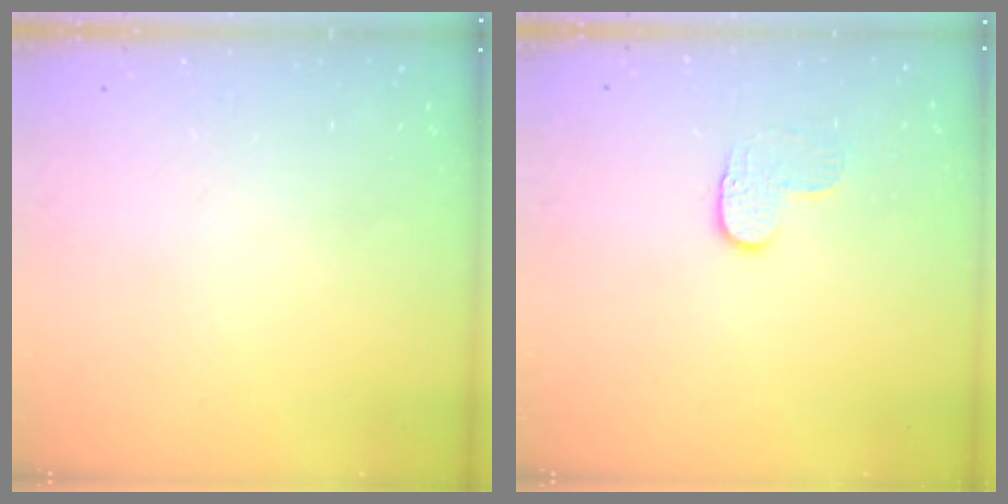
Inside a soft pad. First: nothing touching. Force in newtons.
{"total": 4.1, "press": 4.1, "slide": 0.3}